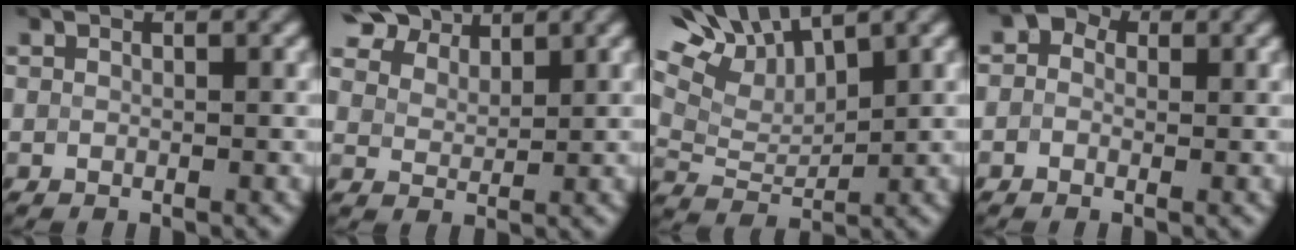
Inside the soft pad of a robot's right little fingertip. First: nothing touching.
{"total": 3.9, "force": [3.2, 1.5, 1.8], "torque": [-0.054, -0.017, 0.058]}
{"total": 9.1, "force": [5.9, 3.7, 5.9], "torque": [-0.133, 0.028, 0.080]}
{"total": 3.0, "force": [0.3, 2.9, 0.9], "torque": [-0.025, 0.026, -0.028]}